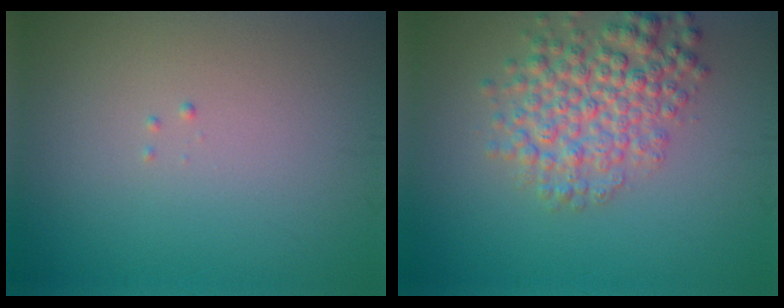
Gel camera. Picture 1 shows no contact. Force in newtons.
{"total": 5.2, "press": 5.2, "slide": 0.2}